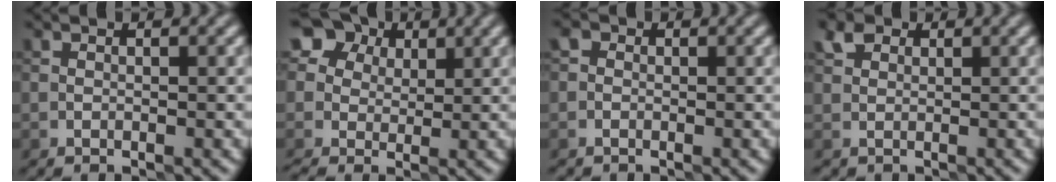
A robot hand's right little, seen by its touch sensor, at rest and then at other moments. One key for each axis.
{"total": 6.1, "fx": 2.5, "fy": 4.9, "fz": 2.5, "tx": -0.041, "ty": 0.026, "tz": 0.019}
{"total": 0.9, "fx": -0.4, "fy": 0.8, "fz": 0.0, "tx": 0.008, "ty": 0.002, "tz": -0.013}
{"total": 1.5, "fx": 0.9, "fy": 1.2, "fz": -0.1, "tx": 0.009, "ty": 0.004, "tz": 0.017}